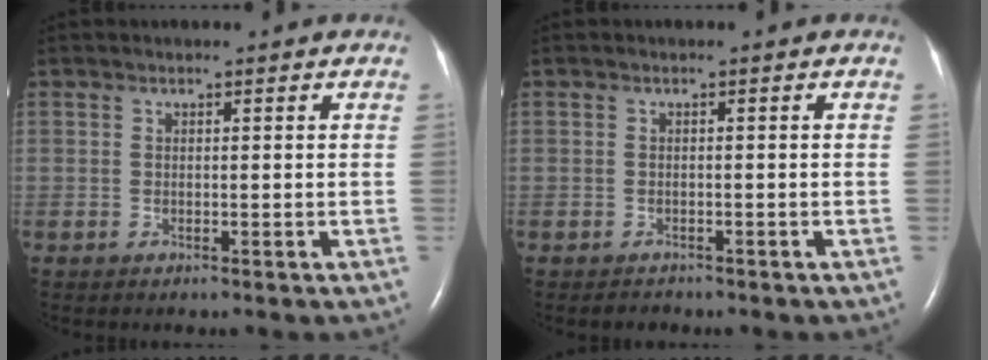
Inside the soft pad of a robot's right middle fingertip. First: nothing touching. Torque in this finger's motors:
{"motor_torque": [0.14, -0.04, -0.05, 0.00]}